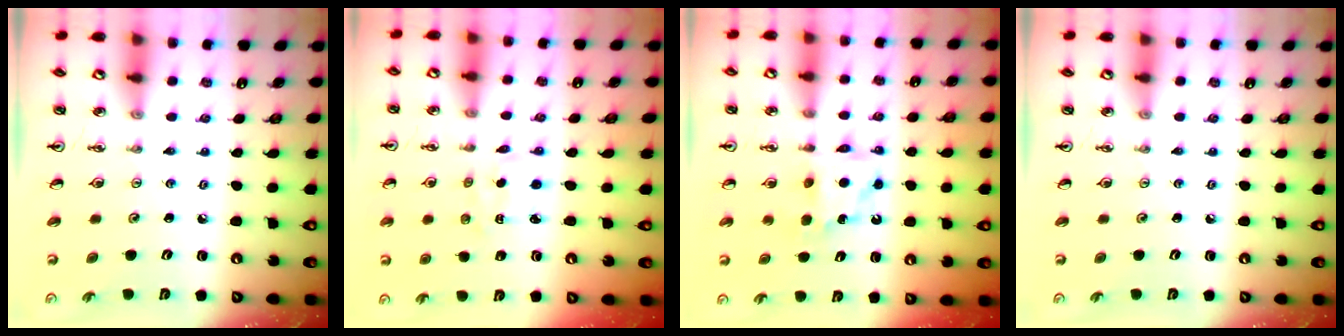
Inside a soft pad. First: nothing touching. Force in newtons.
{"total": 1.9, "press": 1.8, "slide": 0.6}
{"total": 6.7, "press": 6.7, "slide": 0.3}
{"total": 0.0}